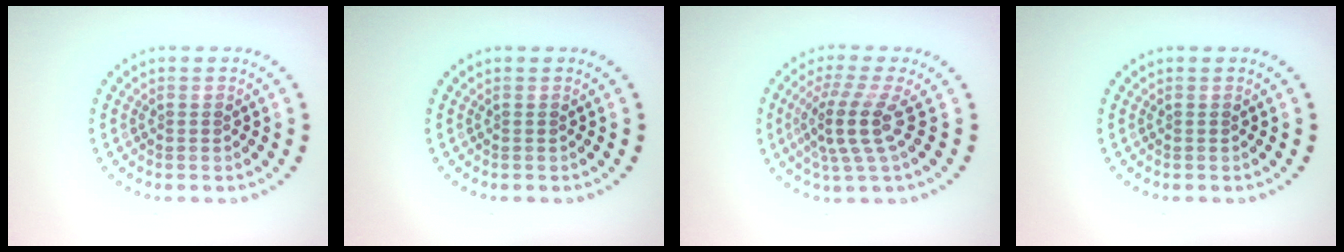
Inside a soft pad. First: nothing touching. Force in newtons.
{"total": 0.0}
{"total": 4.0, "press": 2.8, "slide": 2.8}
{"total": 0.0}